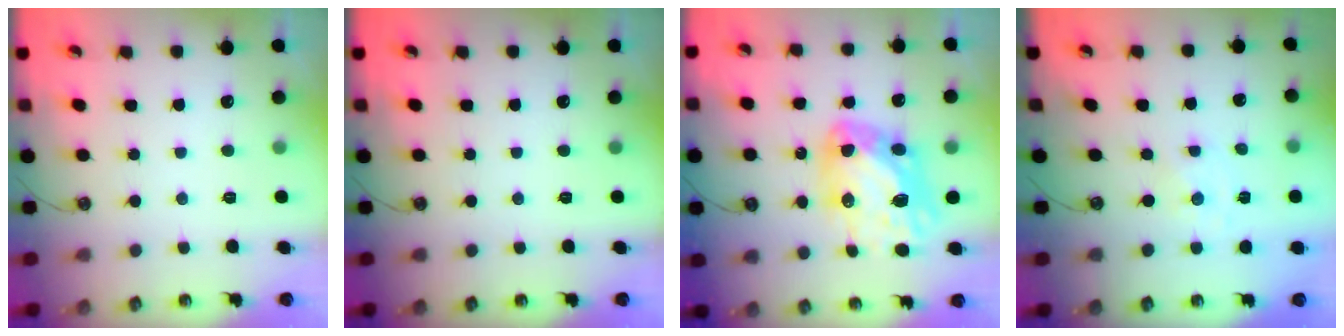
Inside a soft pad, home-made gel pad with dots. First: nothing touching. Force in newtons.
{"total": 0.0}
{"total": 16.0, "press": 15.9, "slide": 1.4}
{"total": 0.0}